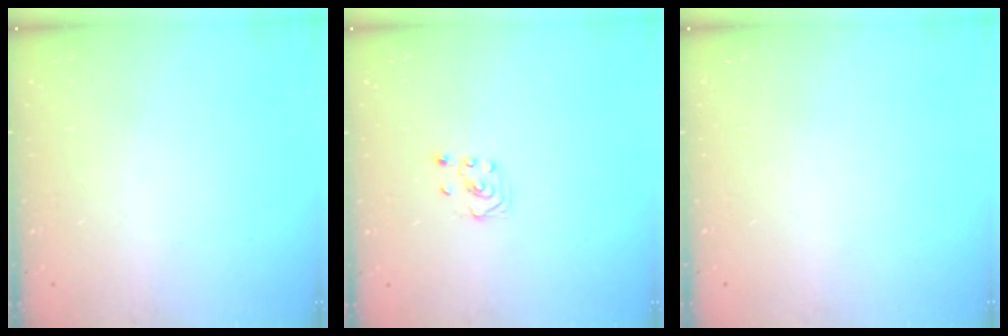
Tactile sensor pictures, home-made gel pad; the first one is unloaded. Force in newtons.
{"total": 1.9, "press": 1.8, "slide": 0.6}
{"total": 0.0}